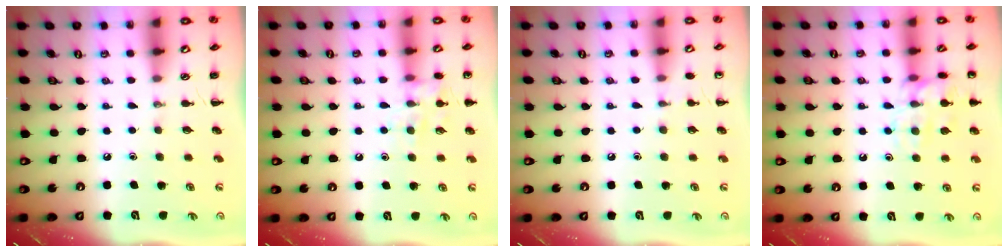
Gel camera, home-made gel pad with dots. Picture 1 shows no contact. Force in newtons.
{"total": 10.5, "press": 10.4, "slide": 1.6}
{"total": 4.3, "press": 4.1, "slide": 1.3}
{"total": 13.7, "press": 13.7, "slide": 0.8}